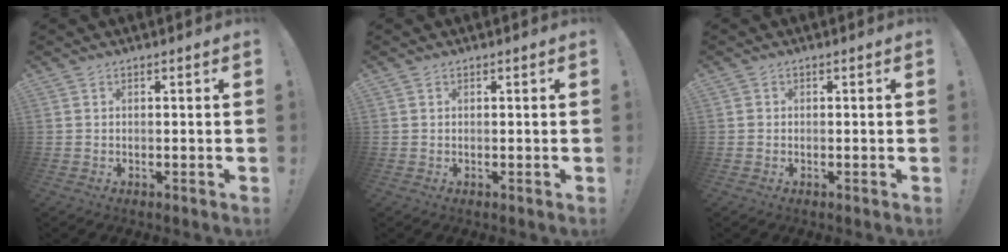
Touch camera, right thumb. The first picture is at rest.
{"total": 0.0}
{"total": 0.8, "force": [0.0, 0.7, 0.1], "torque": [-0.003, 0.002, 0.001]}